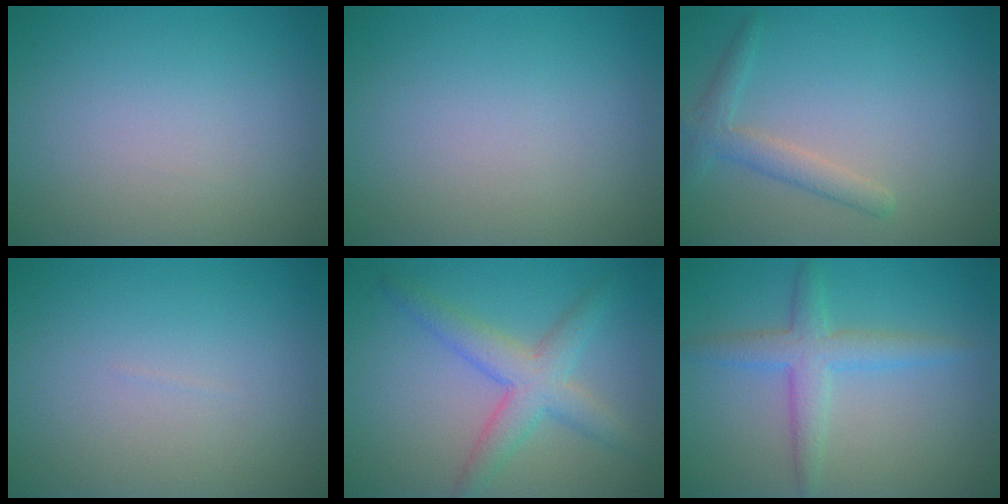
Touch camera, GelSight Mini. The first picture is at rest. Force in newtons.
{"total": 0.0}
{"total": 2.2, "press": 2.2, "slide": 0.1}
{"total": 0.0}
{"total": 4.3, "press": 4.3, "slide": 0.1}
{"total": 3.3, "press": 3.3, "slide": 0.1}